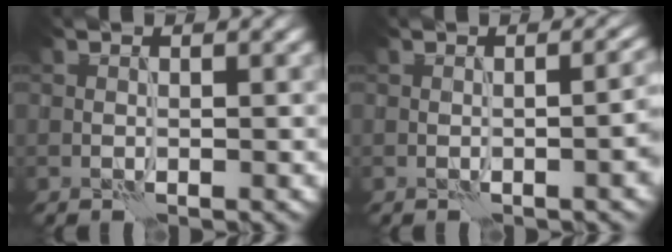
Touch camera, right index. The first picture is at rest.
{"total": 4.9, "force": [-0.5, 2.0, 4.4], "torque": [-0.028, 0.009, -0.003]}